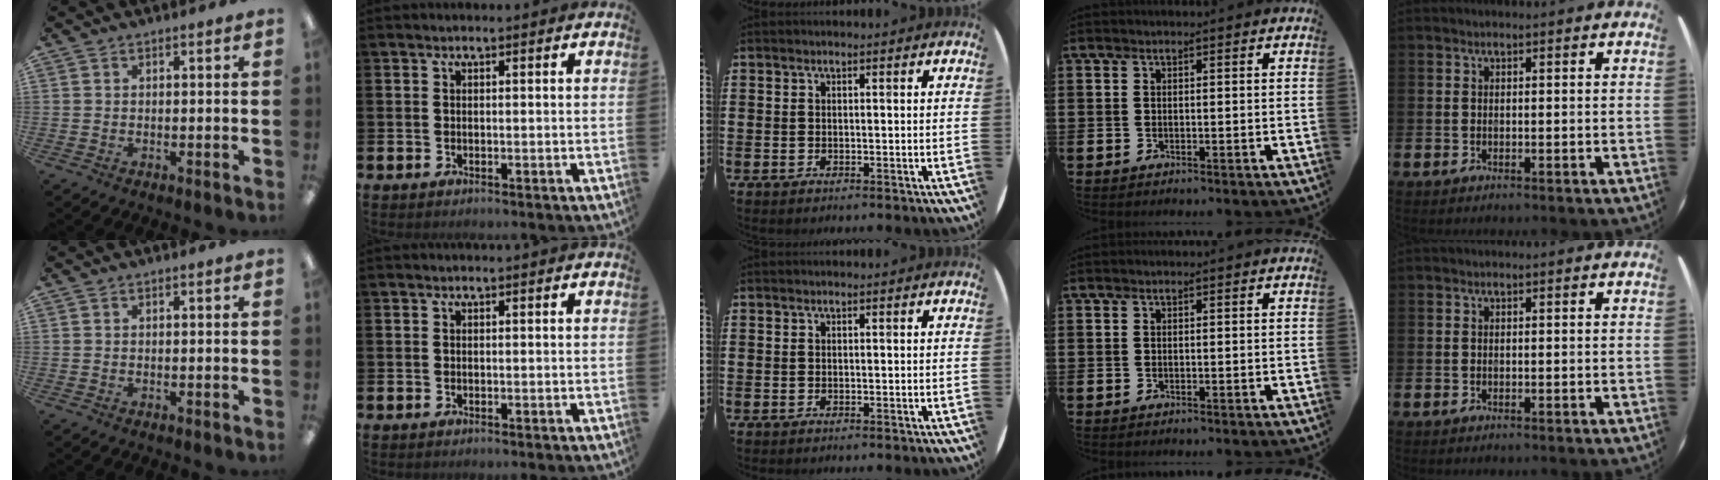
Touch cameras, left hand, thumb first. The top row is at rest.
{}